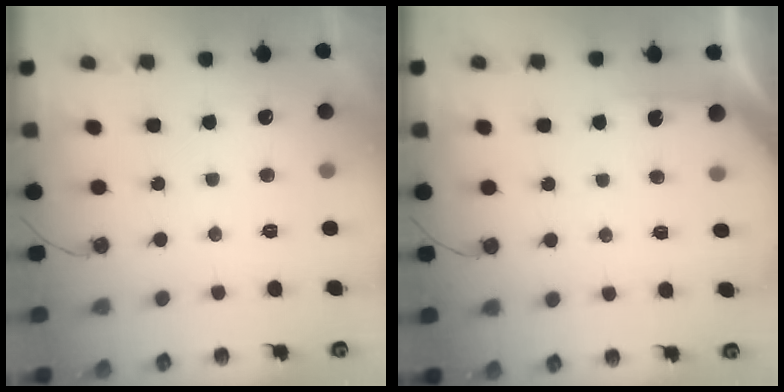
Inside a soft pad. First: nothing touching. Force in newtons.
{"total": 3.5, "press": 3.5, "slide": 0.4}